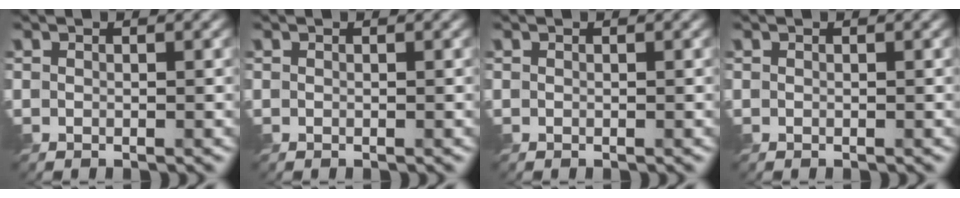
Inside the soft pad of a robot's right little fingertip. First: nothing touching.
{"total": 0.0}
{"total": 0.0}
{"total": 0.0}